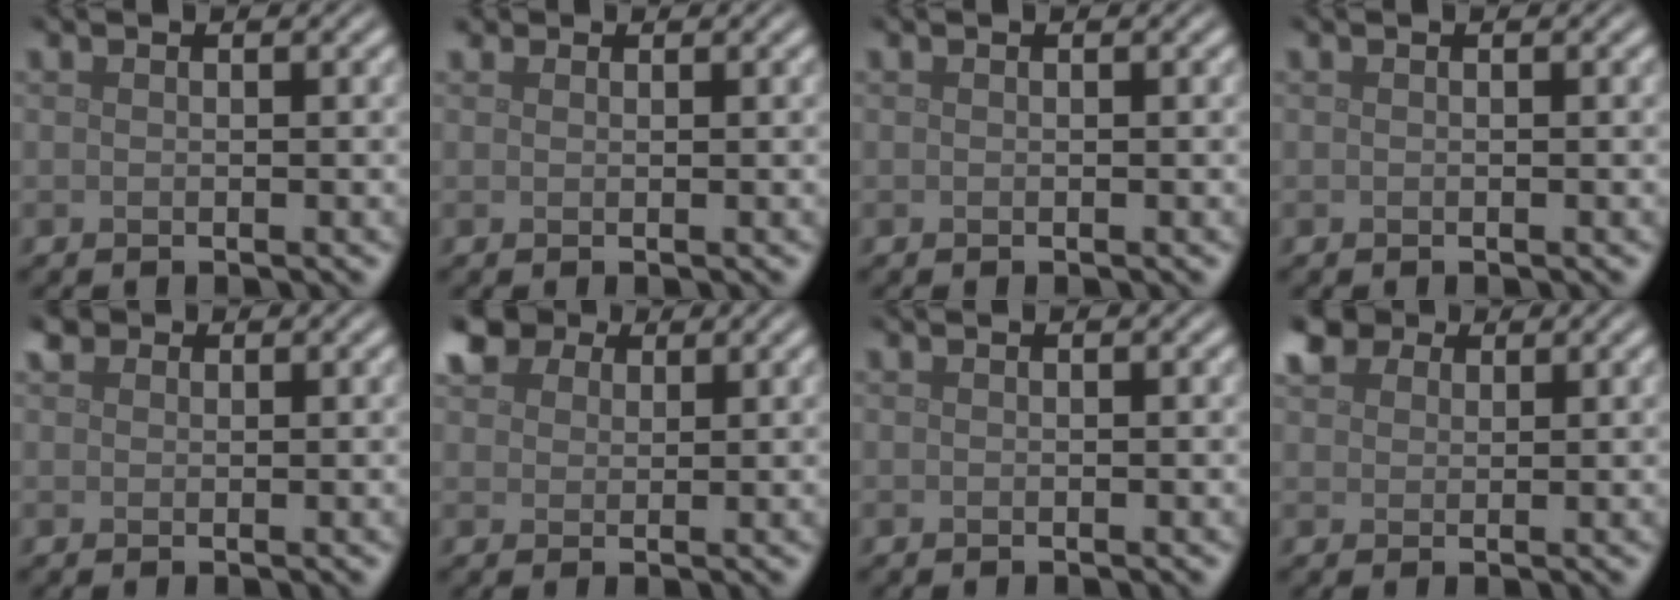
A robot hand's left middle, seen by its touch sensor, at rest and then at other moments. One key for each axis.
{"total": 0.7, "fx": 0.6, "fy": 0.3, "fz": 0.1, "tx": 0.001, "ty": -0.003, "tz": 0.007}
{"total": 0.0}
{"total": 0.0}
{"total": 1.1, "fx": 0.7, "fy": 0.7, "fz": 0.2, "tx": -0.002, "ty": 0.003, "tz": 0.010}
{"total": 4.7, "fx": 3.3, "fy": 2.7, "fz": 2.0, "tx": -0.052, "ty": 0.012, "tz": 0.052}
{"total": 0.0}
{"total": 3.3, "fx": 2.3, "fy": 2.0, "fz": 1.3, "tx": -0.034, "ty": 0.011, "tz": 0.042}